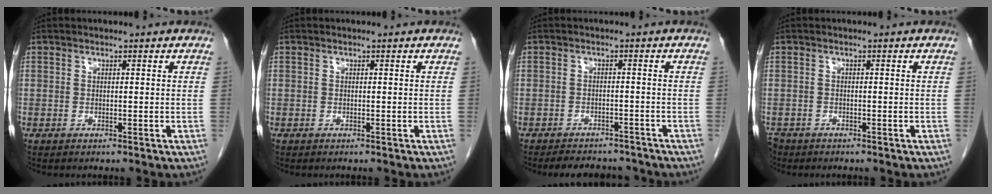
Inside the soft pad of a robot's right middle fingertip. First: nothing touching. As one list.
[{"total": 0.0}, {"total": 8.4, "force": [-7.7, 2.7, 2.2], "torque": [-0.034, 0.002, -0.092]}, {"total": 3.0, "force": [-2.4, 1.7, 0.4], "torque": [-0.009, -0.003, -0.045]}]